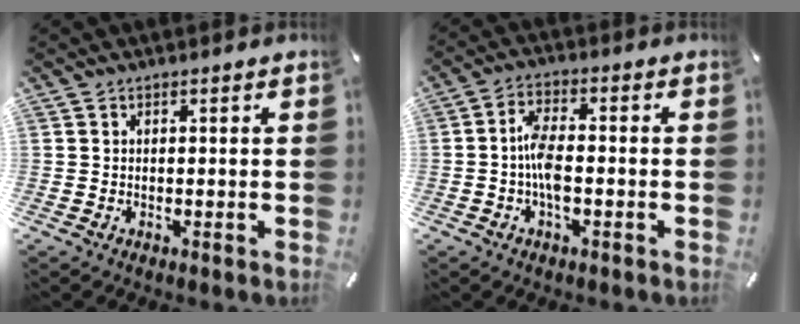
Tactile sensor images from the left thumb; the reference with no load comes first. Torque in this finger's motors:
{"motor_torque": [-0.01, 0.94, 0.56, 0.45, 0.25]}